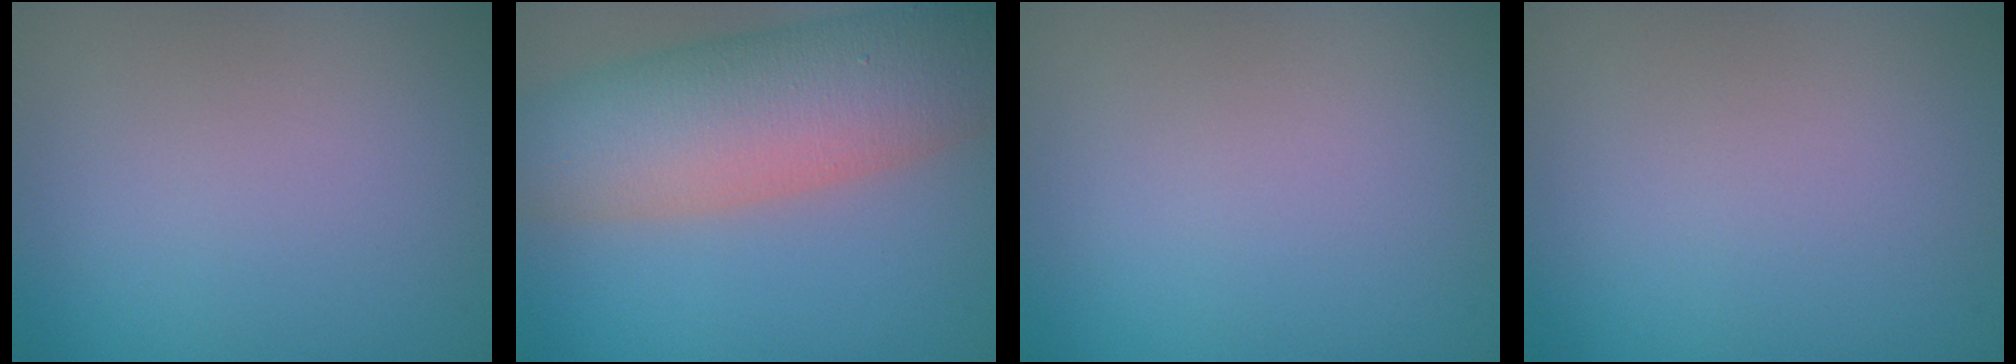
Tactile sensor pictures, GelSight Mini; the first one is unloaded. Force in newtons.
{"total": 11.6, "press": 11.6, "slide": 0.5}
{"total": 0.0}
{"total": 0.0}